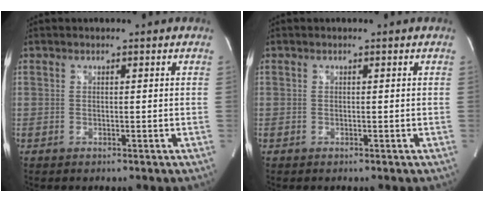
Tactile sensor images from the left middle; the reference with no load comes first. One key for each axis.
{"total": 0.0}